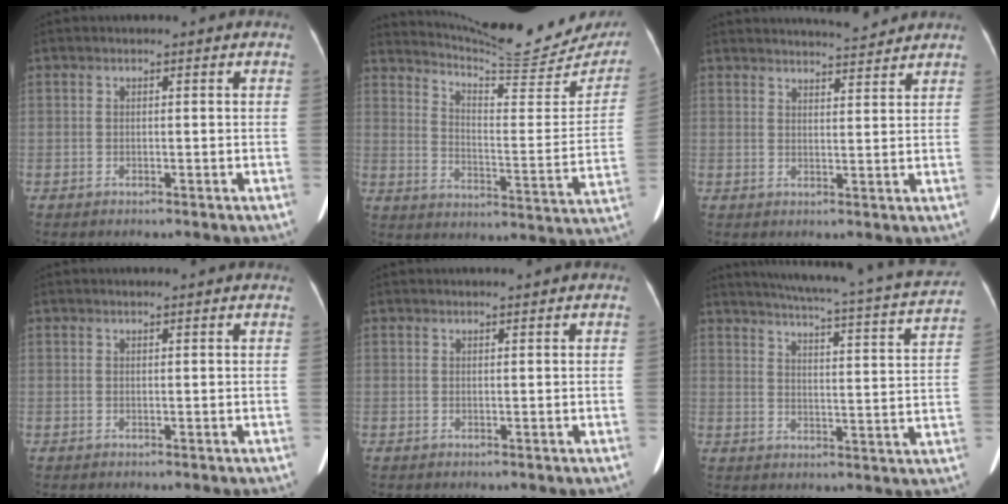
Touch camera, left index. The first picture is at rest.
{"total": 21.3, "force": [20.1, 2.2, 6.7], "torque": [-0.102, -0.077, 0.260]}
{"total": 6.9, "force": [6.7, 0.3, 1.7], "torque": [-0.030, 0.007, 0.087]}
{"total": 2.0, "force": [1.8, -0.1, 0.7], "torque": [-0.012, 0.015, 0.024]}
{"total": 1.1, "force": [1.0, -0.3, 0.4], "torque": [-0.006, 0.009, 0.020]}
{"total": 22.3, "force": [20.0, 1.0, 9.7], "torque": [-0.146, -0.040, 0.241]}